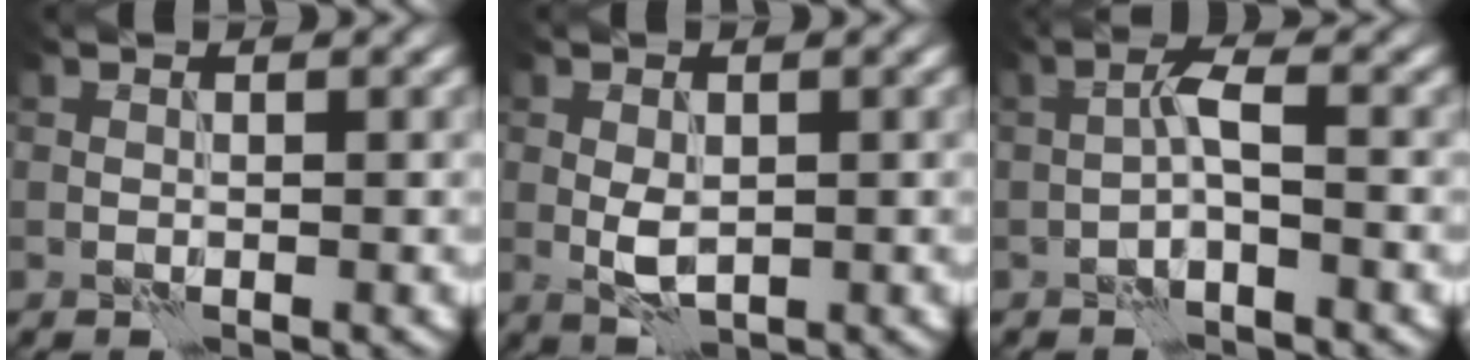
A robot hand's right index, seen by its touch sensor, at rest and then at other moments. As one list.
[{"total": 2.5, "force": [-0.1, 1.4, 2.0], "torque": [-0.038, 0.000, -0.001]}, {"total": 2.4, "force": [-1.1, 0.5, 2.1], "torque": [-0.039, 0.012, -0.025]}]